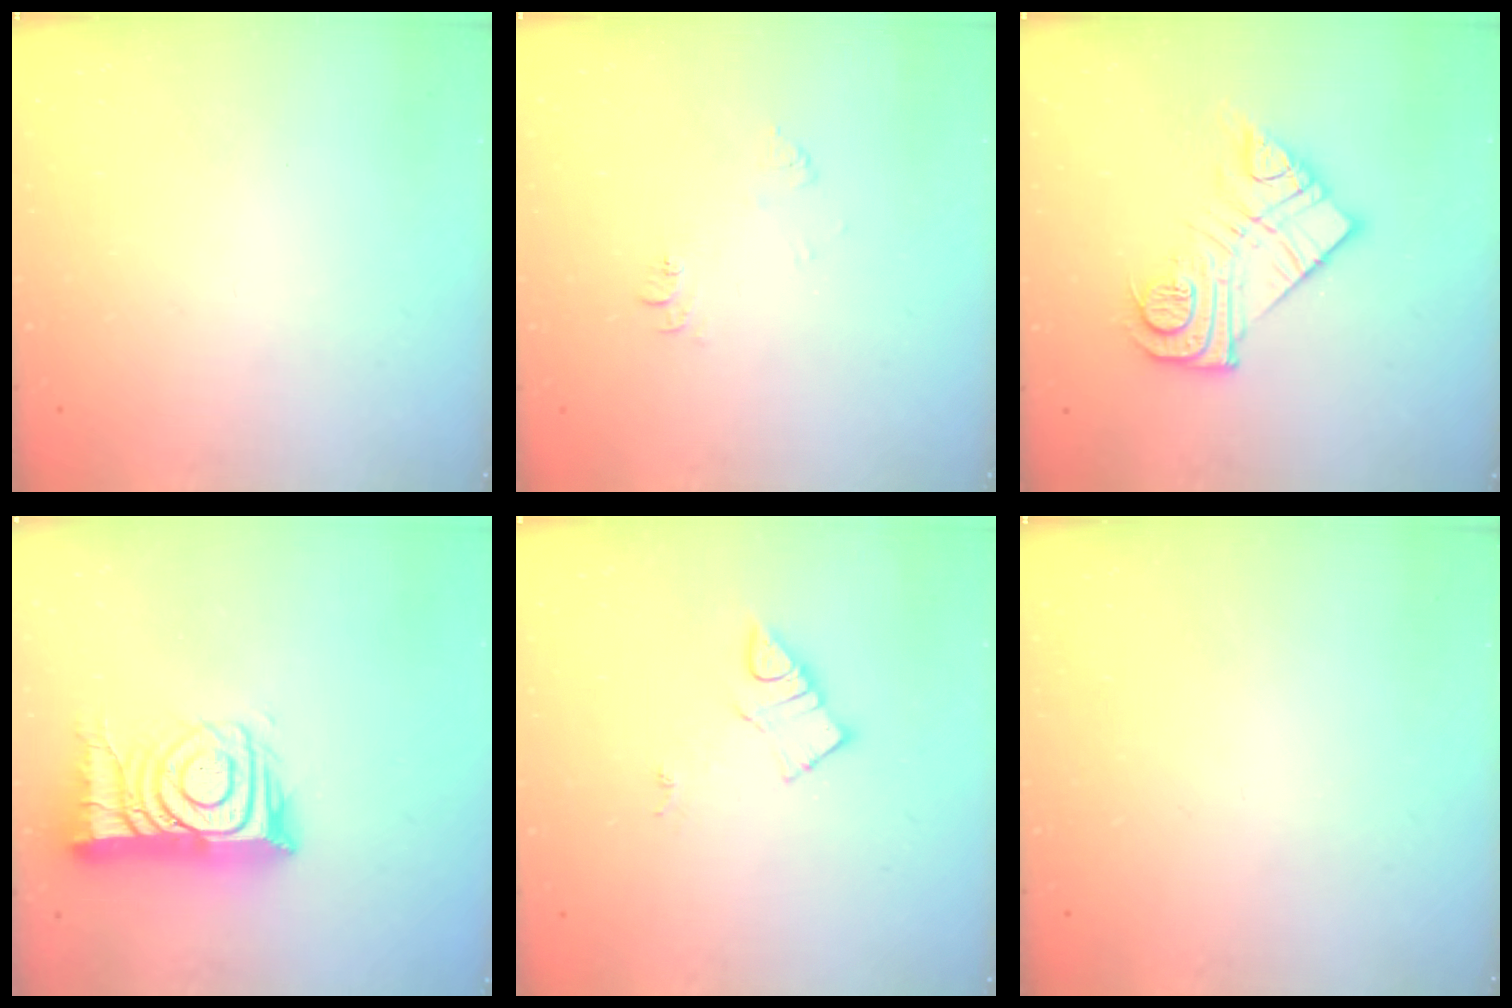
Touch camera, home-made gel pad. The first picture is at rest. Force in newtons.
{"total": 6.1, "press": 6.0, "slide": 0.7}
{"total": 15.3, "press": 15.3, "slide": 1.0}
{"total": 13.5, "press": 13.4, "slide": 1.2}
{"total": 6.4, "press": 6.4, "slide": 0.3}
{"total": 0.0}